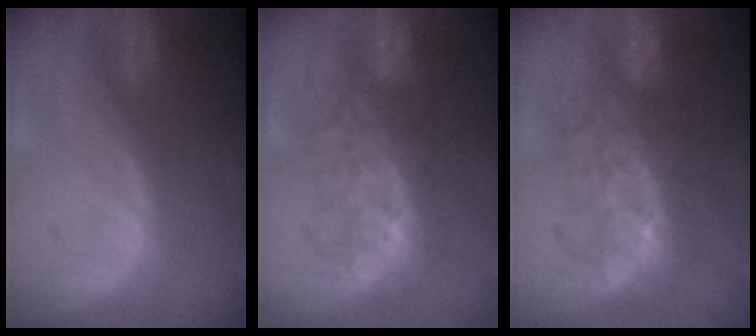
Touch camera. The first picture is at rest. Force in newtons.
{"total": 8.0, "press": 7.8, "slide": 1.8}
{"total": 7.7, "press": 7.5, "slide": 1.6}